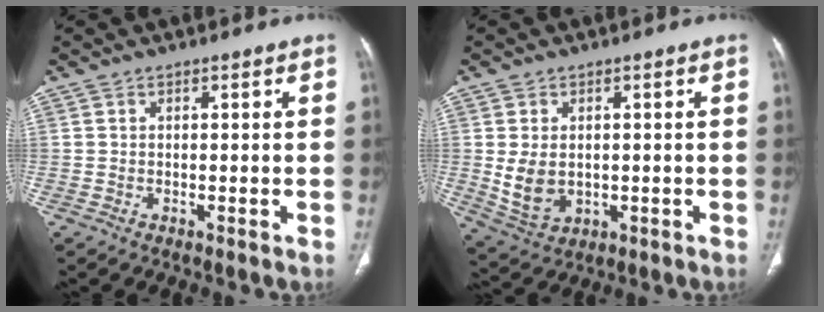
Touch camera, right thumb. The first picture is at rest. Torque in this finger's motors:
{"motor_torque": [-0.74, 0.76, 0.19, 0.56, 0.17]}